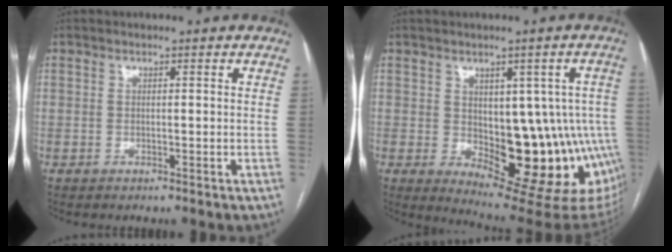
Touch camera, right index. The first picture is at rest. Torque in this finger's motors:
{"motor_torque": [2.13, -0.01, 0.35, 0.05]}